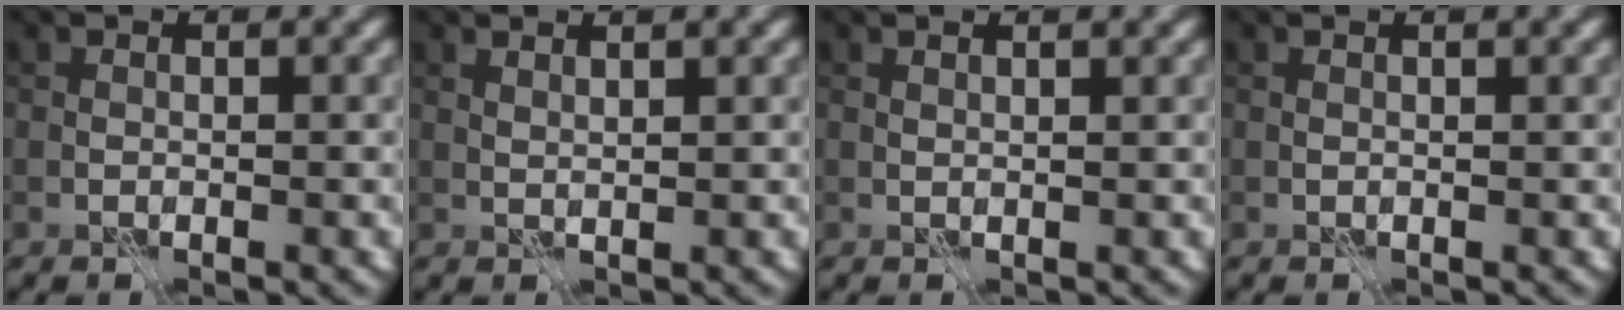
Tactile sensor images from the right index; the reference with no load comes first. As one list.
[{"total": 1.5, "force": [1.1, 0.3, 1.0], "torque": [-0.014, 0.000, 0.011]}, {"total": 1.7, "force": [1.2, 0.5, 1.2], "torque": [-0.012, -0.001, 0.003]}, {"total": 1.8, "force": [0.9, 0.5, 1.4], "torque": [-0.017, -0.001, 0.000]}]